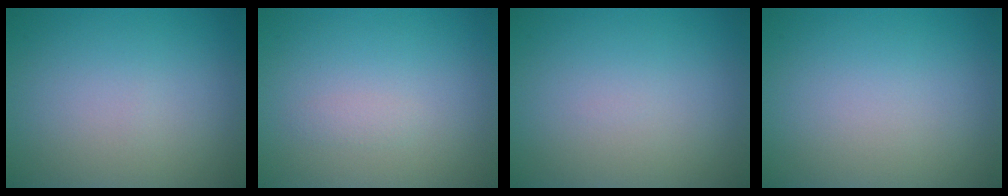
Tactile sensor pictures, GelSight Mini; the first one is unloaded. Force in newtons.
{"total": 0.6, "press": 0.6, "slide": 0.0}
{"total": 0.0}
{"total": 0.0}